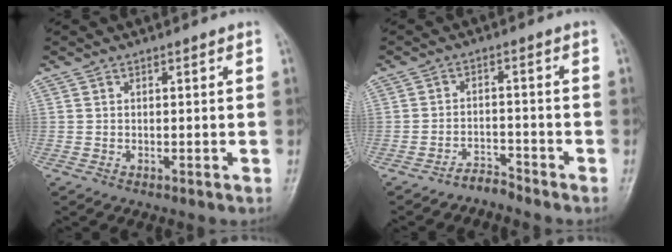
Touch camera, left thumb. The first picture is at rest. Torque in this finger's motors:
{"motor_torque": [-0.61, 0.57, -0.03, 0.41, 0.00]}